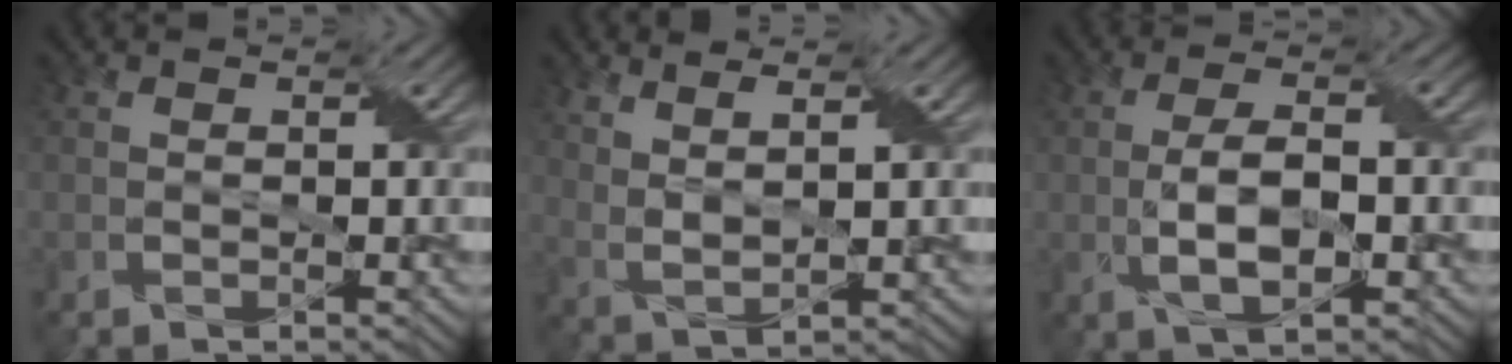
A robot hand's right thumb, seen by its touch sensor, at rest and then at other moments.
{"total": 4.0, "force": [3.0, 0.8, 2.6], "torque": [-0.057, -0.003, 0.058]}
{"total": 6.4, "force": [-1.3, 2.6, 5.7], "torque": [-0.116, 0.004, -0.024]}